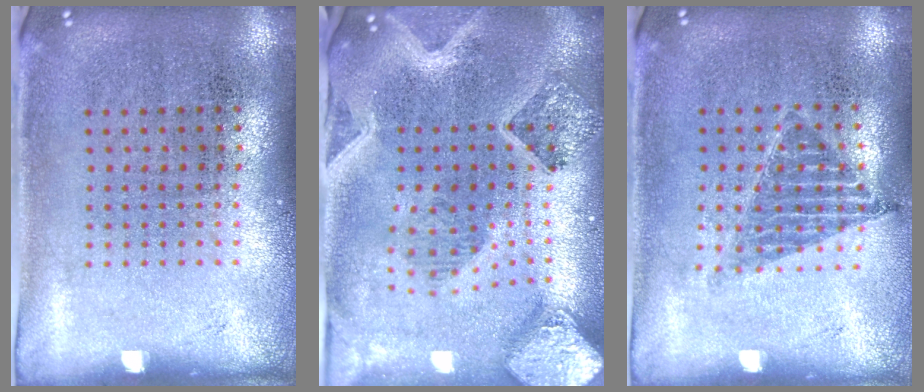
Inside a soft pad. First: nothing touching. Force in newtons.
{"total": 3.3, "press": 2.8, "slide": 1.8}
{"total": 0.9, "press": 0.8, "slide": 0.4}